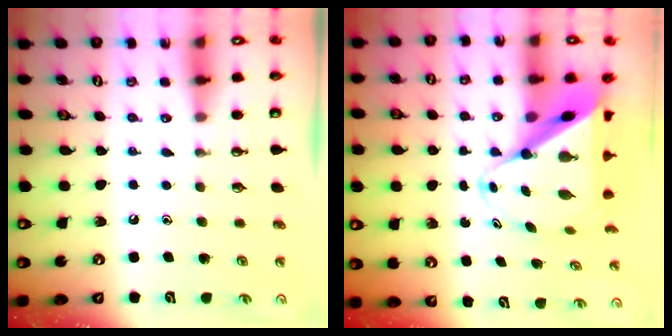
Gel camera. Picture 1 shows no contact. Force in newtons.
{"total": 11.0, "press": 10.9, "slide": 1.0}